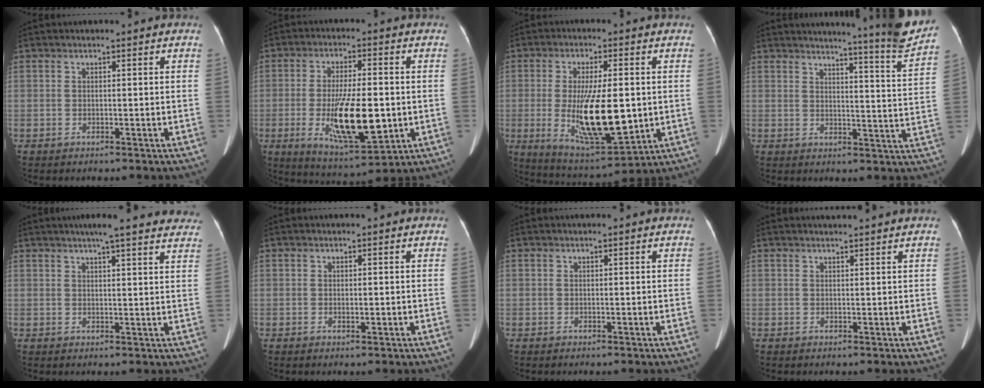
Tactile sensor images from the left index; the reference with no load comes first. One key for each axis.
{"total": 12.9, "fx": -2.4, "fy": 3.4, "fz": 12.2, "tx": -0.221, "ty": -0.023, "tz": -0.030}
{"total": 14.2, "fx": -1.3, "fy": 3.7, "fz": 13.6, "tx": -0.247, "ty": -0.027, "tz": -0.008}
{"total": 11.6, "fx": 10.8, "fy": -2.4, "fz": 3.5, "tx": -0.057, "ty": -0.072, "tz": 0.126}
{"total": 16.7, "fx": 14.6, "fy": 1.8, "fz": 7.9, "tx": -0.097, "ty": 0.013, "tz": 0.166}
{"total": 0.7, "fx": -0.2, "fy": 0.2, "fz": 0.6, "tx": -0.009, "ty": -0.005, "tz": -0.002}
{"total": 0.0}
{"total": 2.5, "fx": 2.4, "fy": -0.5, "fz": 0.7, "tx": -0.010, "ty": 0.009, "tz": 0.034}